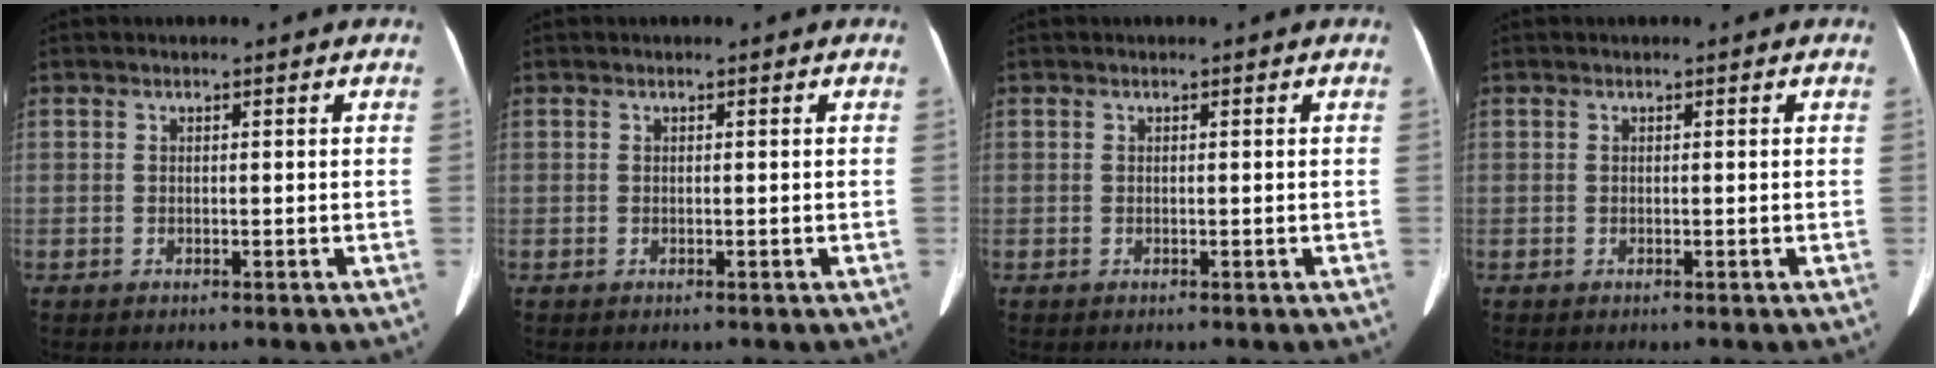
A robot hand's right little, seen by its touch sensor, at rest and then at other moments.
{"total": 0.0}
{"total": 0.0}
{"total": 0.0}